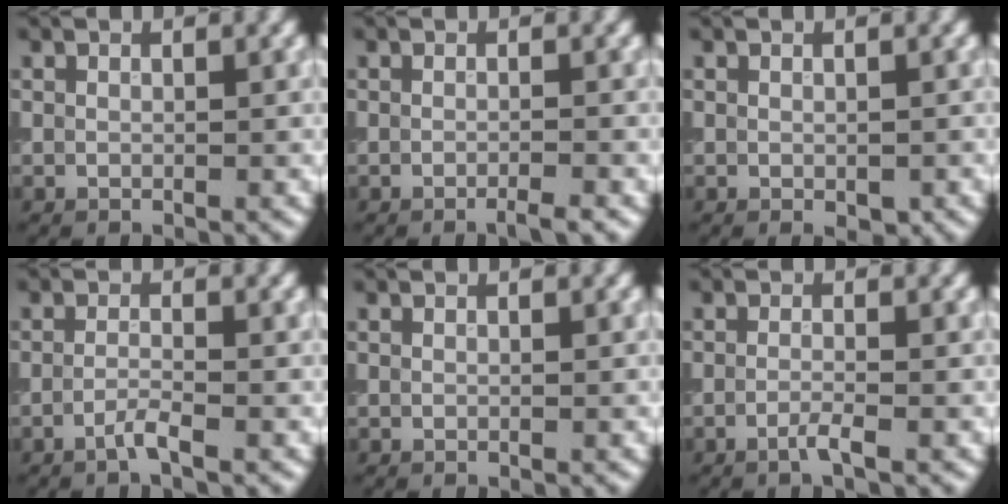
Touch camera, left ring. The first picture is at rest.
{"total": 1.2, "force": [-0.8, 0.1, 1.0], "torque": [-0.012, -0.005, -0.017]}
{"total": 0.9, "force": [-0.3, 0.5, 0.7], "torque": [-0.009, -0.004, 0.000]}
{"total": 1.4, "force": [-0.9, 0.1, 1.1], "torque": [-0.022, 0.003, -0.023]}
{"total": 0.0}
{"total": 1.3, "force": [-0.7, 0.2, 1.1], "torque": [-0.021, -0.001, -0.017]}